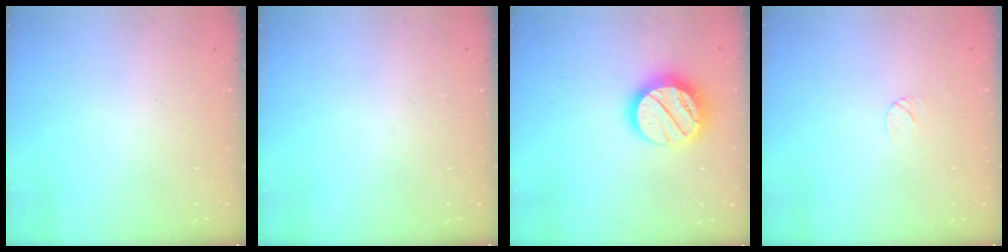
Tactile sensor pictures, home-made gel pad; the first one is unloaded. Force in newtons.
{"total": 0.0}
{"total": 18.4, "press": 18.3, "slide": 1.3}
{"total": 4.2, "press": 4.1, "slide": 0.3}